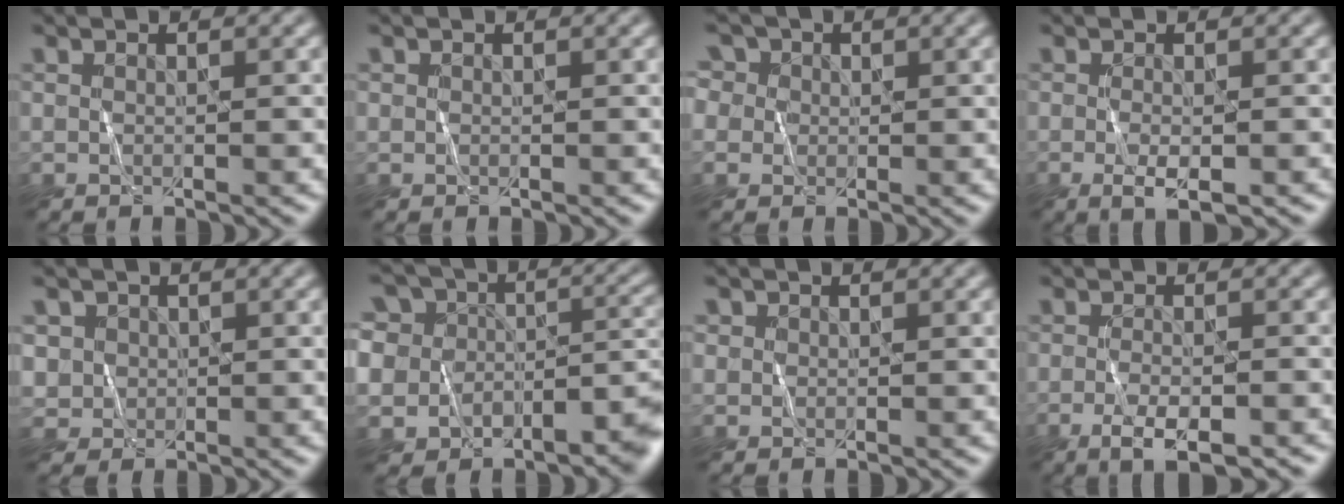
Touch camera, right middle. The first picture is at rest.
{"total": 0.0}
{"total": 5.3, "force": [2.4, 4.3, 2.2], "torque": [-0.056, 0.025, 0.021]}
{"total": 2.2, "force": [-0.8, 0.5, 2.0], "torque": [-0.040, -0.008, -0.011]}
{"total": 1.9, "force": [0.5, 1.9, 0.2], "torque": [-0.016, -0.005, 0.027]}
{"total": 13.3, "force": [-3.9, 11.0, 6.4], "torque": [-0.128, -0.003, -0.061]}
{"total": 0.7, "force": [0.3, 0.7, 0.0], "torque": [0.001, 0.001, 0.003]}
{"total": 3.9, "force": [-2.1, 1.0, 3.1], "torque": [-0.059, -0.005, -0.033]}